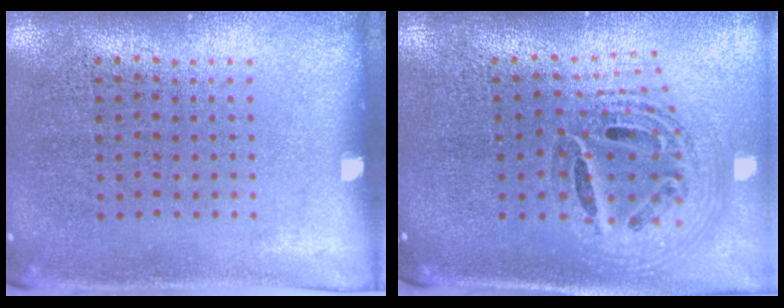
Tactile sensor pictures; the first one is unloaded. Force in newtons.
{"total": 1.6, "press": 1.4, "slide": 0.8}